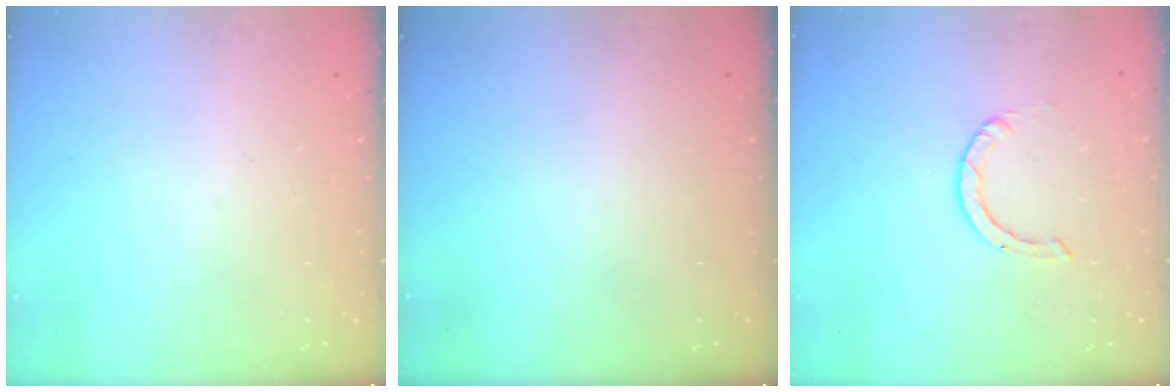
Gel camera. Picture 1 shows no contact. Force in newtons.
{"total": 0.0}
{"total": 0.9, "press": 0.9, "slide": 0.1}